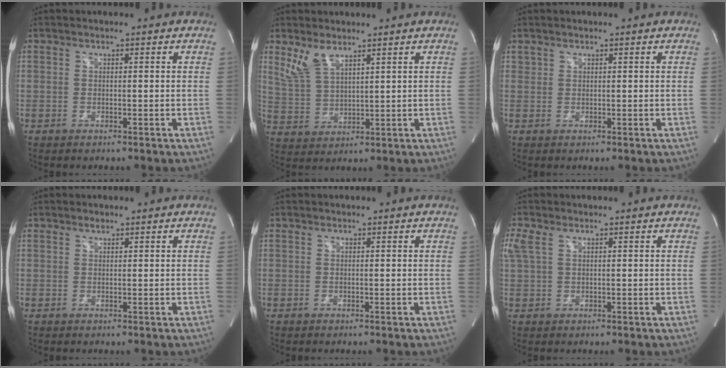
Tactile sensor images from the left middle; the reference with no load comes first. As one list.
[{"total": 5.2, "force": [3.7, 1.8, 3.2], "torque": [-0.079, 0.003, 0.087]}, {"total": 0.6, "force": [0.5, 0.4, 0.0], "torque": [0.003, 0.002, 0.010]}, {"total": 0.6, "force": [0.5, 0.2, 0.2], "torque": [-0.008, -0.001, 0.010]}, {"total": 0.0}, {"total": 3.4, "force": [1.6, 1.7, 2.4], "torque": [-0.082, 0.030, 0.043]}]